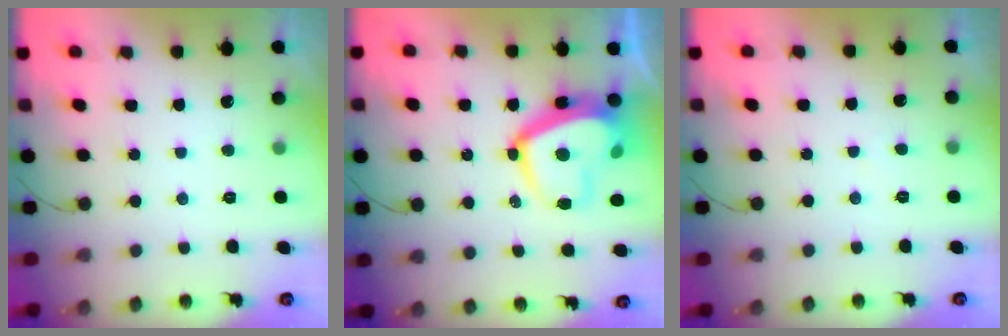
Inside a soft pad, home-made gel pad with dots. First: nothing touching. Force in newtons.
{"total": 16.1, "press": 16.1, "slide": 1.2}
{"total": 1.1, "press": 1.0, "slide": 0.4}